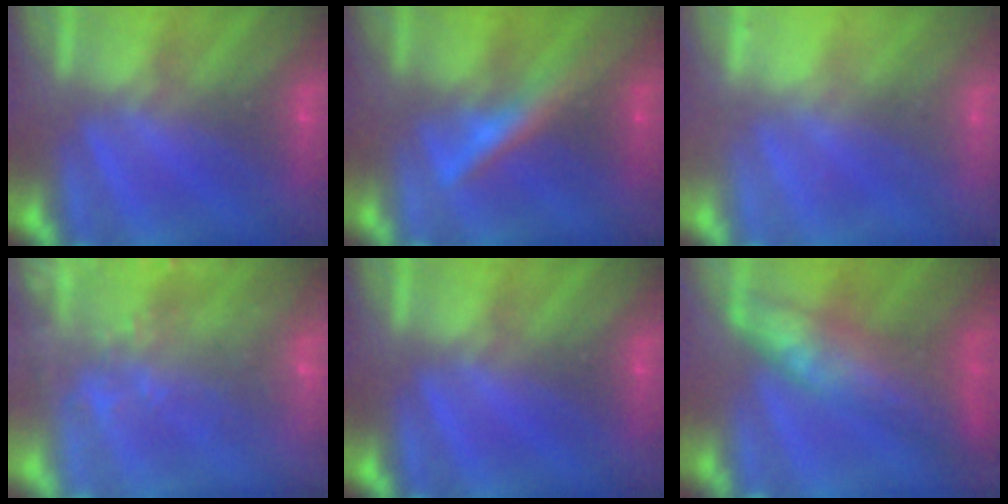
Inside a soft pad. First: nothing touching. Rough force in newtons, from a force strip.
{"total": 3.0}
{"total": 2.2}
{"total": 7.3}
{"total": 0.0}
{"total": 6.7}